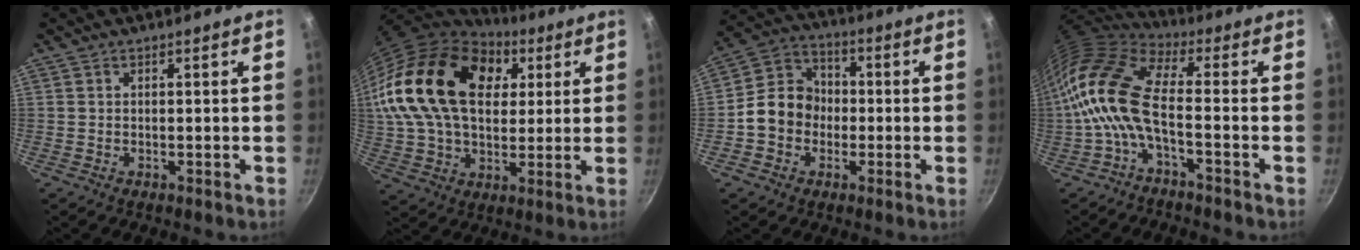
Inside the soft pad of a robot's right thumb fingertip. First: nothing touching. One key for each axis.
{"total": 28.7, "fx": 7.9, "fy": 18.6, "fz": 20.3, "tx": -0.359, "ty": 0.011, "tz": 0.132}
{"total": 10.5, "fx": -1.6, "fy": 9.0, "fz": 5.1, "tx": -0.053, "ty": 0.031, "tz": -0.047}
{"total": 14.3, "fx": -2.7, "fy": 6.0, "fz": 12.7, "tx": -0.257, "ty": 0.029, "tz": -0.069}